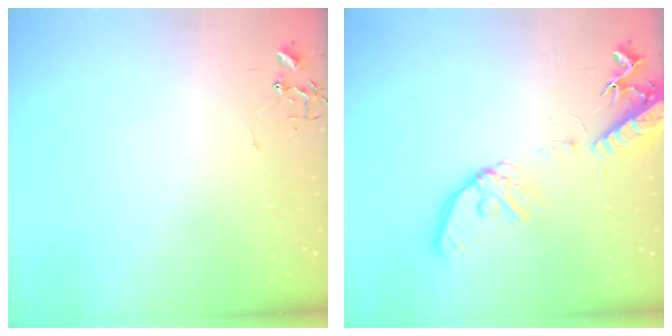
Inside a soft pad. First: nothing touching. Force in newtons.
{"total": 16.3, "press": 16.0, "slide": 3.2}